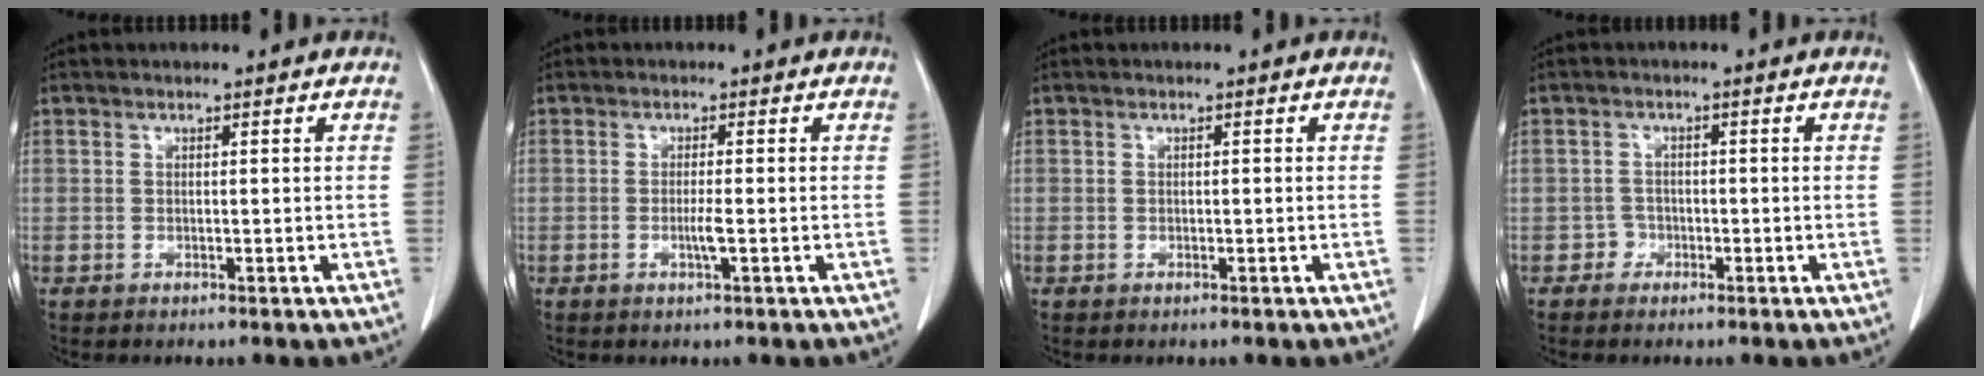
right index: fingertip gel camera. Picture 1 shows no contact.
{"total": 1.9, "force": [-0.5, -0.2, 1.9], "torque": [-0.040, -0.005, -0.011]}
{"total": 0.0}
{"total": 2.0, "force": [-1.0, 1.7, -0.4], "torque": [0.016, 0.012, -0.026]}